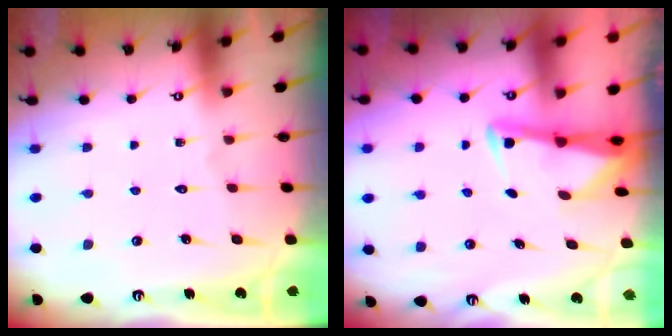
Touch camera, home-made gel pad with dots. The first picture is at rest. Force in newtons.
{"total": 3.0, "press": 3.0, "slide": 0.4}